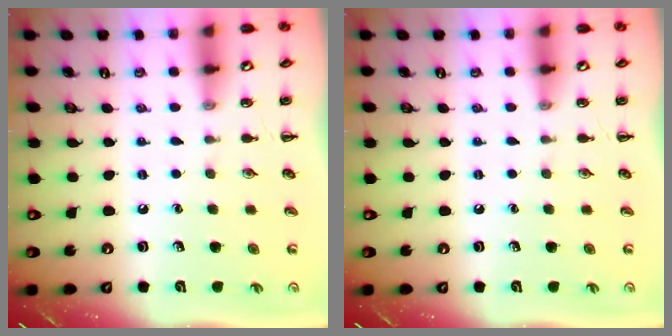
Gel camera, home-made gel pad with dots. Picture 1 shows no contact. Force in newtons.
{"total": 0.0}